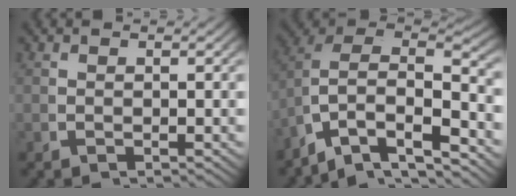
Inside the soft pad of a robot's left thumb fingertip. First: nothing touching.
{"total": 15.0, "force": [-2.1, 11.5, 9.5], "torque": [-0.197, -0.053, -0.033]}